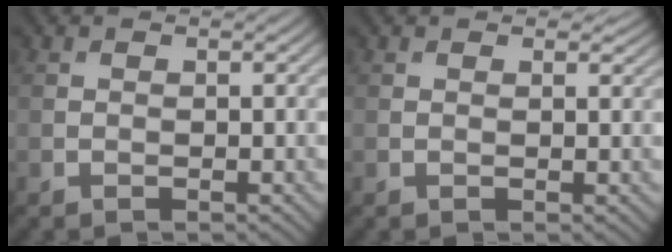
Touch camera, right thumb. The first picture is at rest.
{"total": 1.7, "force": [1.3, 0.7, 0.9], "torque": [-0.019, 0.000, 0.019]}